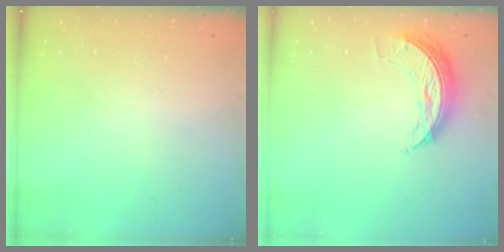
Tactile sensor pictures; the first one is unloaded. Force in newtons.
{"total": 7.6, "press": 7.6, "slide": 0.1}